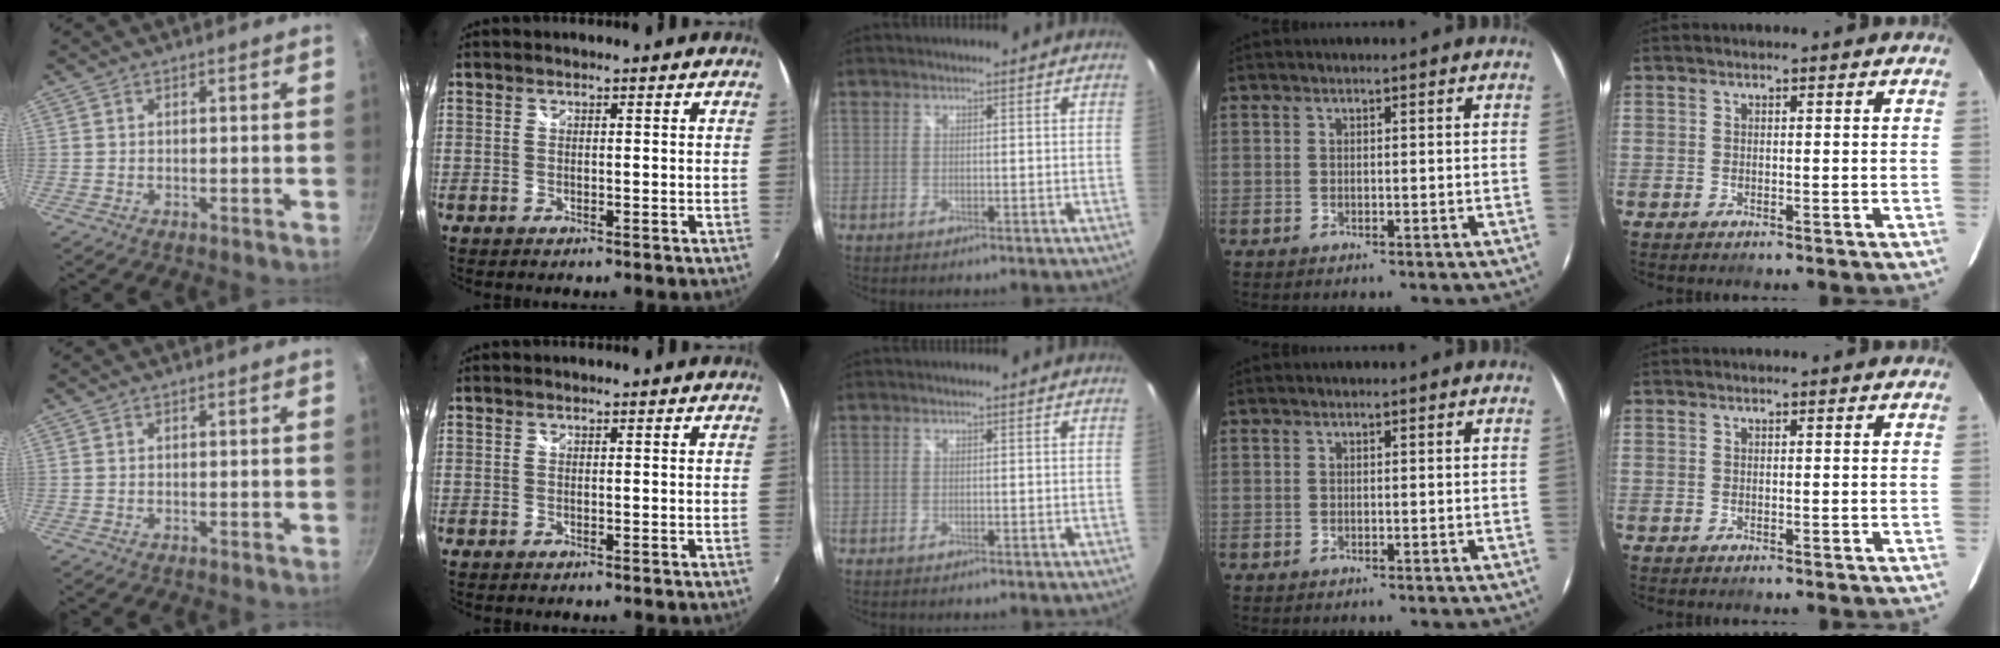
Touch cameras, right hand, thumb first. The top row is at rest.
{}